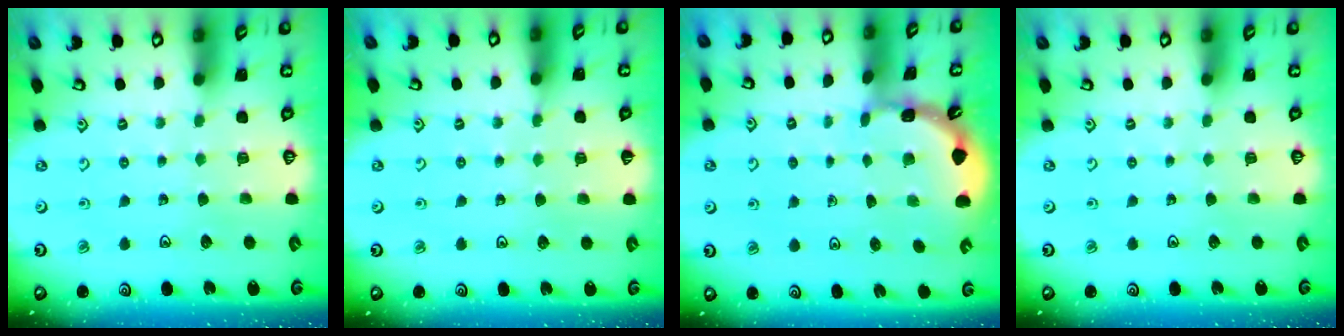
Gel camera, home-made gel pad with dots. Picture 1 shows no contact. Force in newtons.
{"total": 2.9, "press": 2.9, "slide": 0.5}
{"total": 1.7, "press": 1.7, "slide": 0.1}
{"total": 0.0}